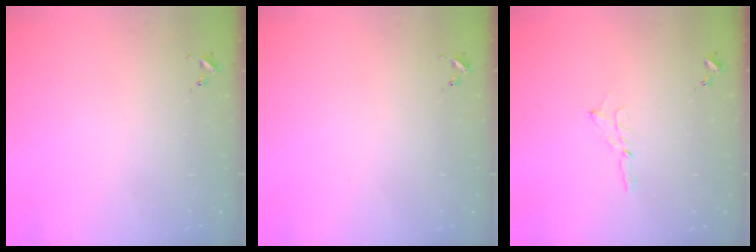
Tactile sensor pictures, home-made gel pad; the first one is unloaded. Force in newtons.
{"total": 0.0}
{"total": 2.3, "press": 2.3, "slide": 0.2}